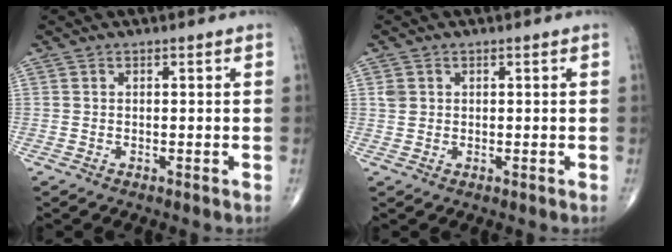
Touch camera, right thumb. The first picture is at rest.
{"total": 1.7, "force": [0.5, 1.4, 0.7], "torque": [-0.009, 0.000, 0.011]}